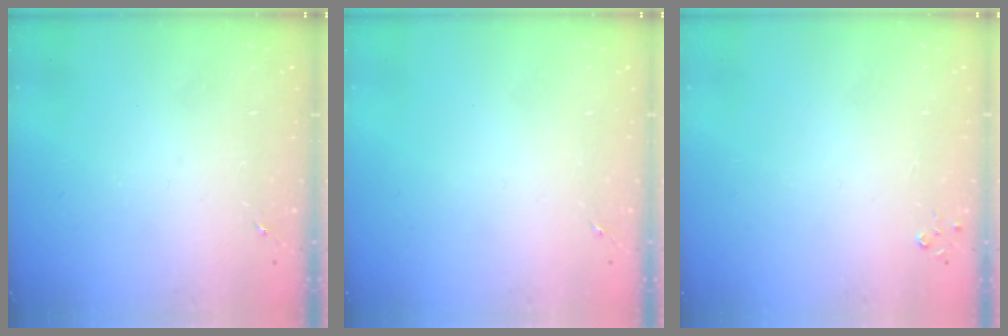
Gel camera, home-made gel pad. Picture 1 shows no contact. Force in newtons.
{"total": 0.0}
{"total": 2.7, "press": 2.7, "slide": 0.3}